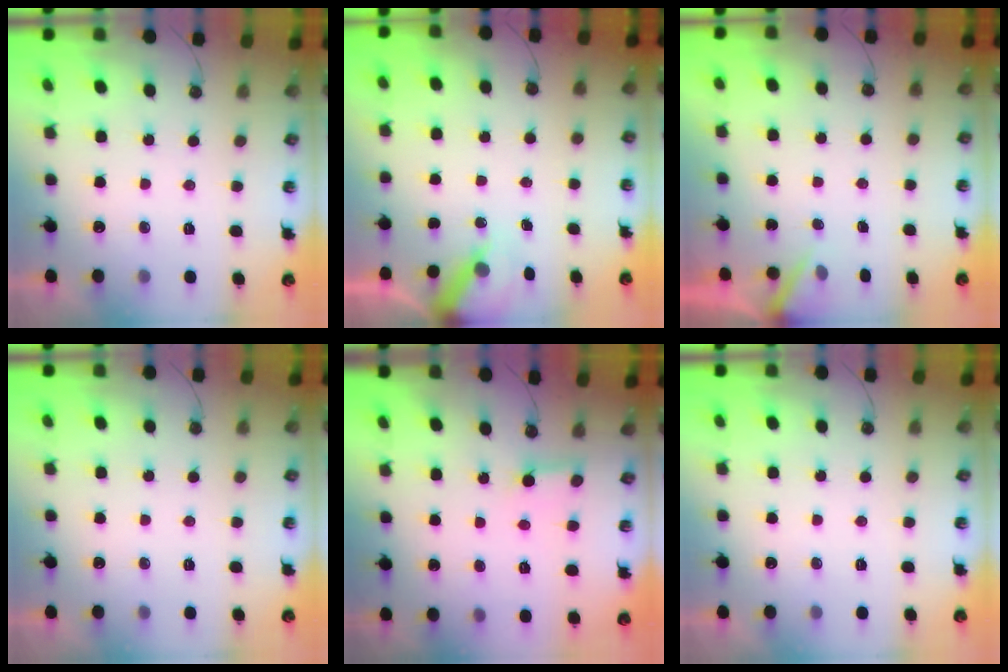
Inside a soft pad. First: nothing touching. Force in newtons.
{"total": 6.2, "press": 6.2, "slide": 0.7}
{"total": 2.9, "press": 2.9, "slide": 0.2}
{"total": 0.0}
{"total": 2.6, "press": 2.5, "slide": 0.3}
{"total": 0.0}